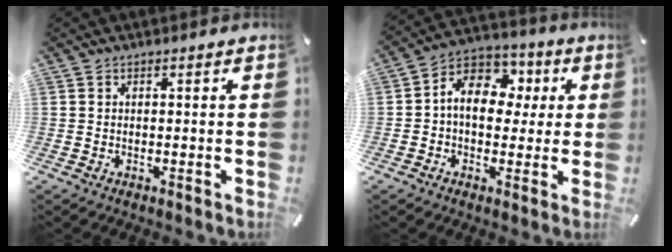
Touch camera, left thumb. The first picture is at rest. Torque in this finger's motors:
{"motor_torque": [-0.78, 1.48, 1.32, -0.98, 0.28]}